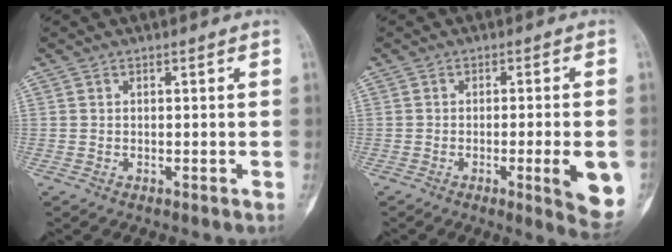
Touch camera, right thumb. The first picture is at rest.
{"total": 9.2, "force": [-2.5, 1.6, 8.6], "torque": [-0.106, -0.009, -0.029]}